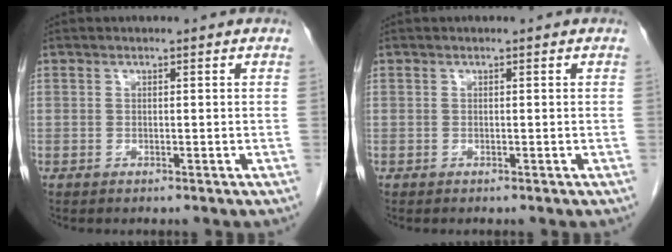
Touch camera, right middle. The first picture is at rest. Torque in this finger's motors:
{"motor_torque": [0.24, -0.10, 0.06, 0.01]}